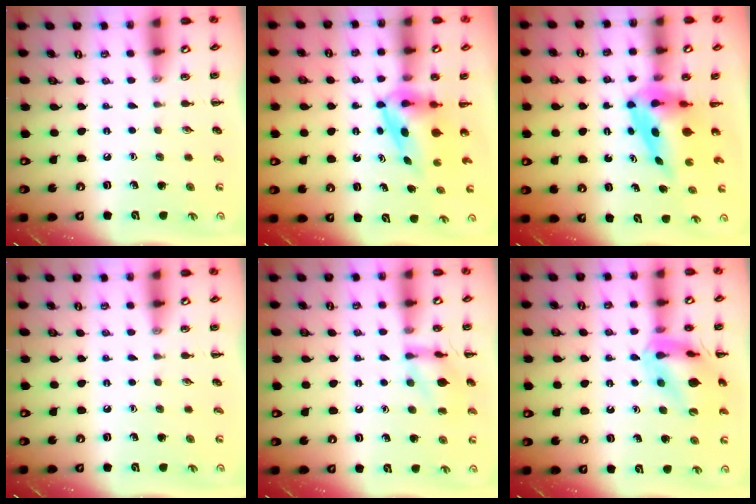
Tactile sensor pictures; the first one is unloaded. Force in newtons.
{"total": 5.6, "press": 5.5, "slide": 0.9}
{"total": 6.3, "press": 5.9, "slide": 2.1}
{"total": 0.0}
{"total": 11.7, "press": 11.7, "slide": 0.4}
{"total": 16.6, "press": 16.4, "slide": 2.3}